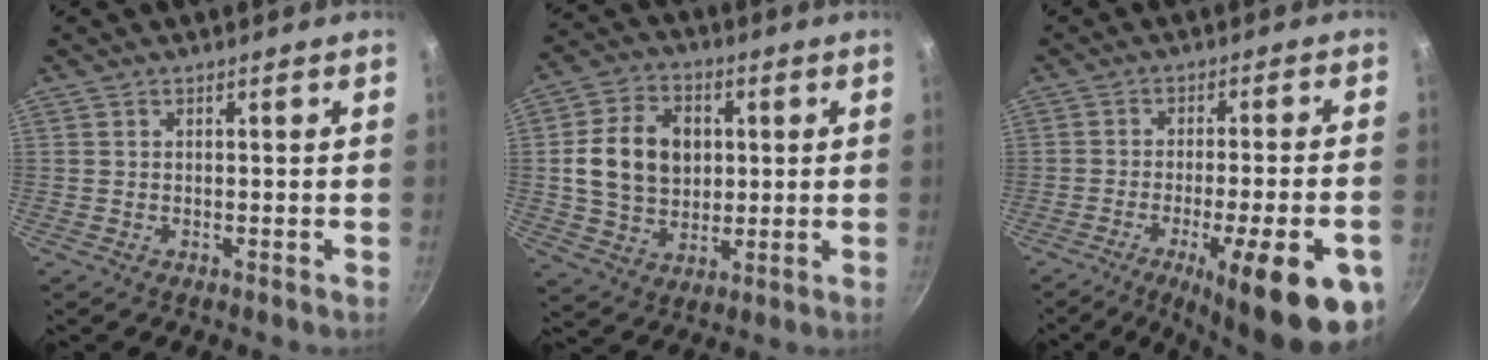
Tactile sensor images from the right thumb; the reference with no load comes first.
{"total": 13.9, "force": [1.8, 10.7, 8.7], "torque": [-0.135, 0.006, 0.029]}
{"total": 19.8, "force": [-8.6, 4.8, 17.2], "torque": [-0.213, 0.015, -0.115]}